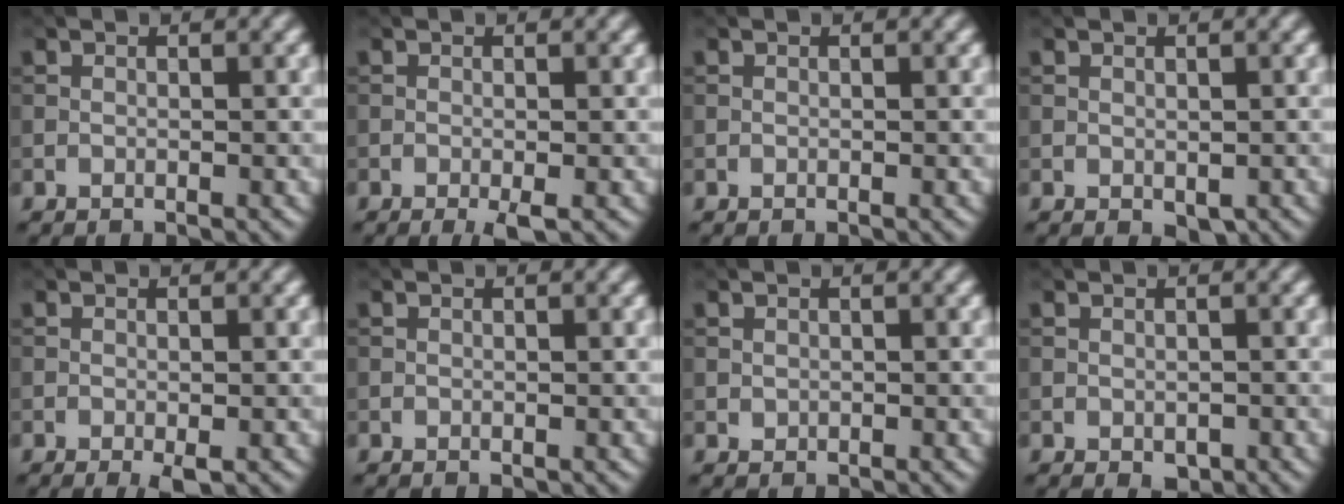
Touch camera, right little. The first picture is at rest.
{"total": 1.4, "force": [-0.7, 0.0, 1.2], "torque": [-0.022, -0.005, -0.015]}
{"total": 0.0}
{"total": 0.9, "force": [-0.2, 0.5, 0.7], "torque": [-0.009, -0.005, 0.002]}
{"total": 1.1, "force": [-0.5, 0.1, 1.0], "torque": [-0.018, -0.005, -0.009]}
{"total": 0.0}
{"total": 0.0}
{"total": 1.0, "force": [-0.4, 0.5, 0.7], "torque": [-0.009, -0.005, -0.004]}